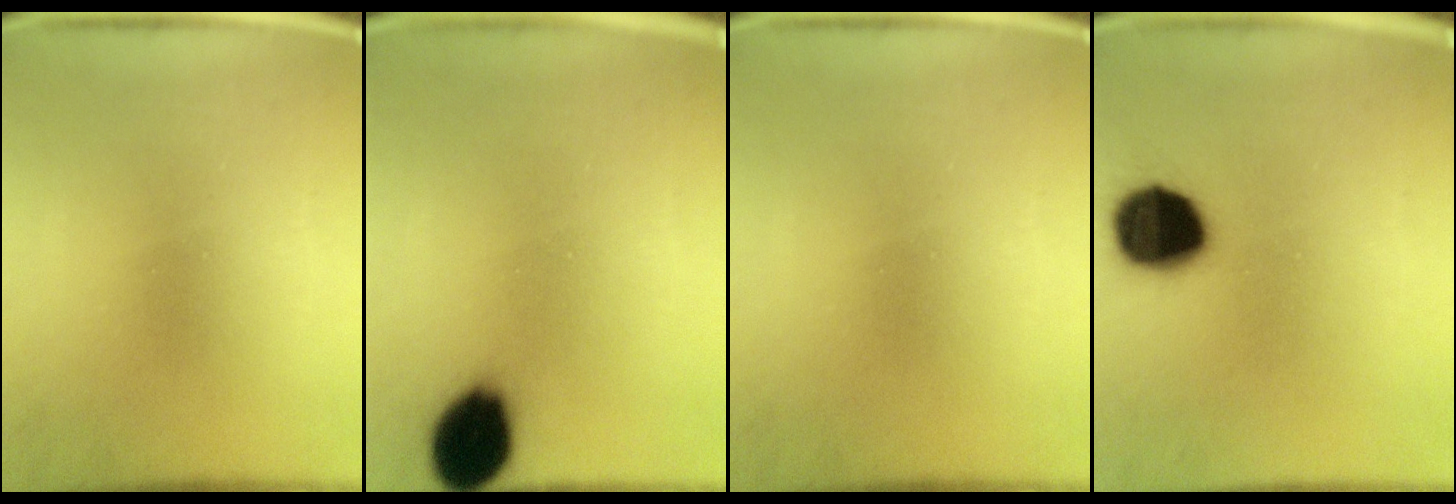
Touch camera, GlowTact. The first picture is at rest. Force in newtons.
{"total": 11.9}
{"total": 0.0}
{"total": 15.2}